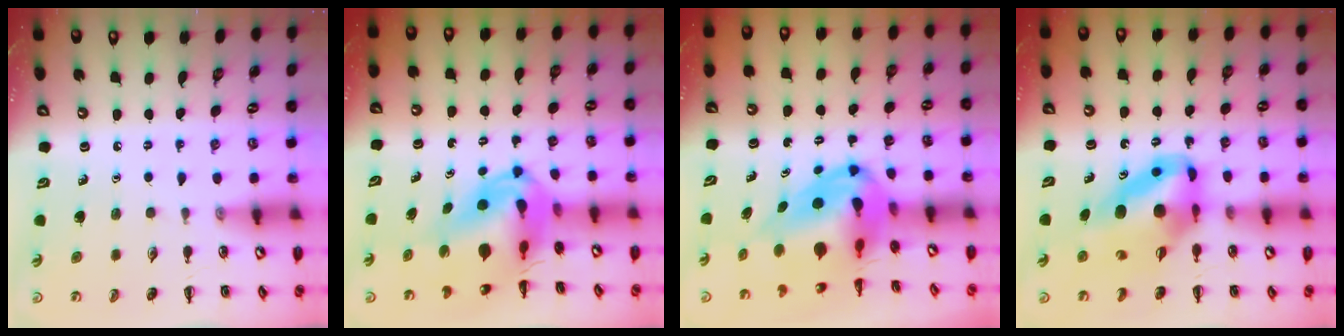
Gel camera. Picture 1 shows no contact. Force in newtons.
{"total": 9.6, "press": 9.1, "slide": 3.0}
{"total": 10.8, "press": 10.3, "slide": 3.2}
{"total": 11.8, "press": 11.2, "slide": 3.6}